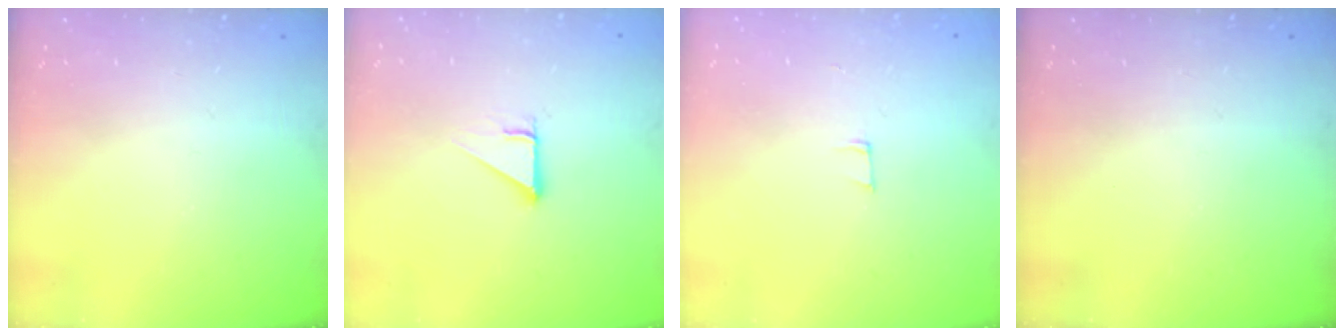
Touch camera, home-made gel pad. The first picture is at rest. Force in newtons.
{"total": 2.8, "press": 2.8, "slide": 0.0}
{"total": 5.6, "press": 4.5, "slide": 3.3}
{"total": 0.0}